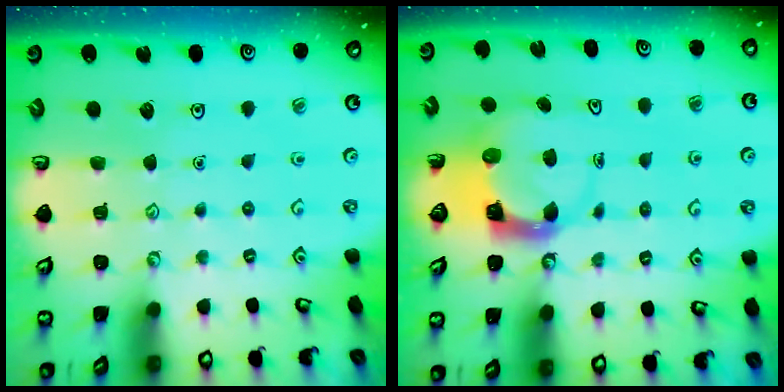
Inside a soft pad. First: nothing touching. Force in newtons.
{"total": 3.7, "press": 3.6, "slide": 0.5}